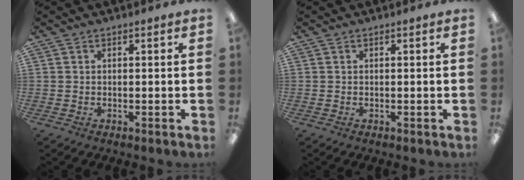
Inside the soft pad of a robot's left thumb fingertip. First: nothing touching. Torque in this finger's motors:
{"motor_torque": [0.01, 0.02, -0.05, -0.04, 0.00]}